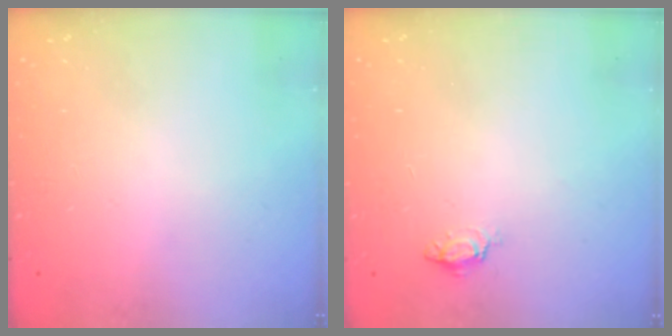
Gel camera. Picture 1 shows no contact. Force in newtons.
{"total": 3.6, "press": 3.6, "slide": 0.4}